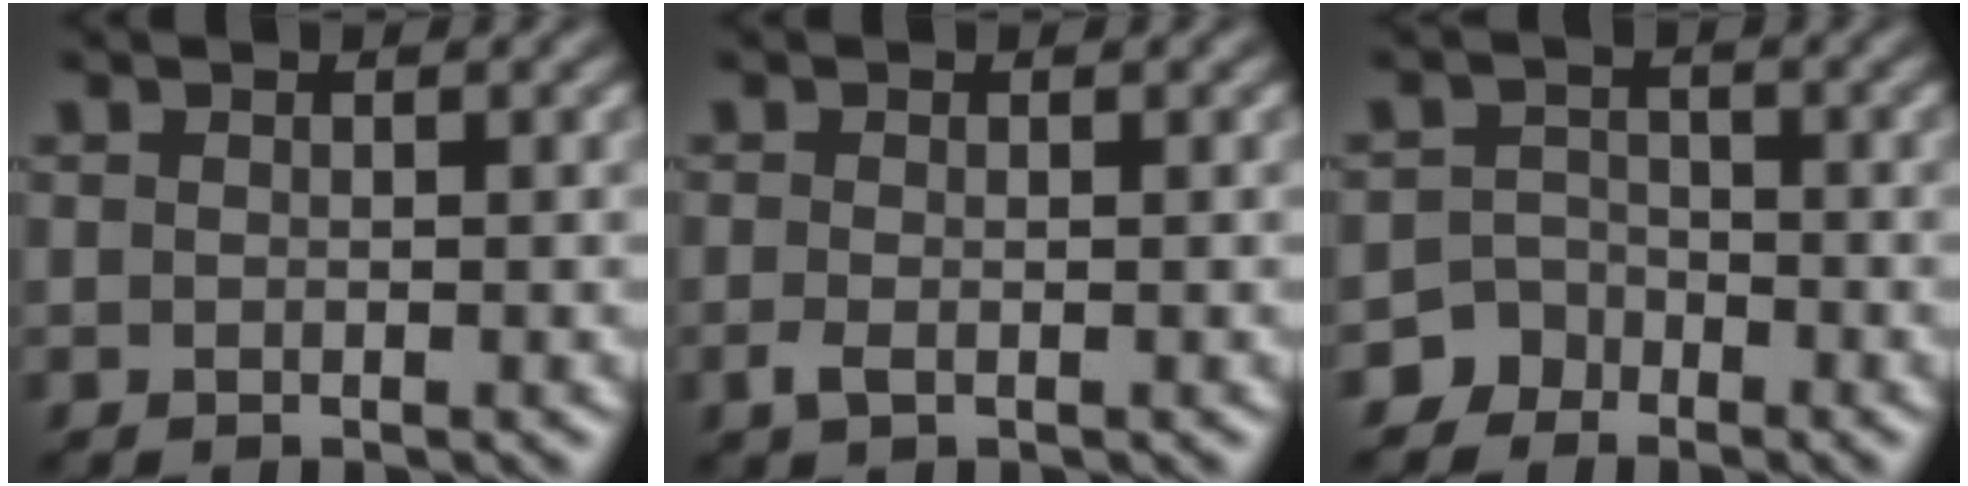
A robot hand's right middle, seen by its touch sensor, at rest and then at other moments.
{"total": 1.1, "force": [-0.4, 0.4, 0.9], "torque": [-0.026, -0.002, -0.010]}
{"total": 3.7, "force": [-2.8, 2.5, -0.2], "torque": [0.037, 0.006, -0.054]}